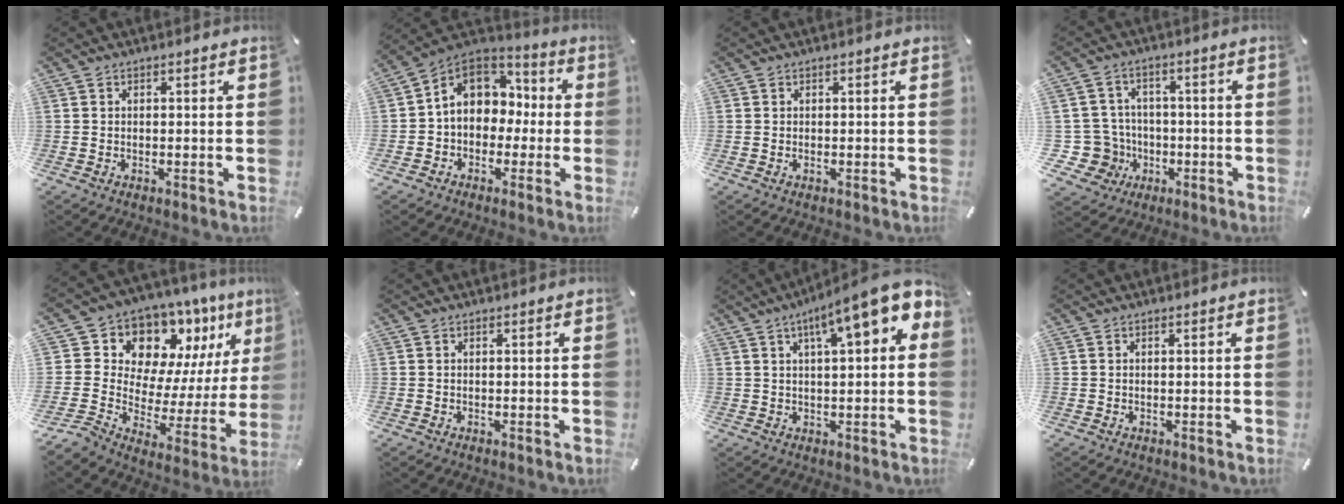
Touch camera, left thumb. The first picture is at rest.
{"total": 11.4, "force": [1.5, 9.5, 6.2], "torque": [-0.123, 0.006, 0.028]}
{"total": 0.5, "force": [-0.1, 0.3, 0.4], "torque": [-0.008, -0.001, -0.002]}
{"total": 10.2, "force": [-2.2, 9.7, 2.2], "torque": [-0.066, 0.014, -0.034]}
{"total": 12.4, "force": [8.5, 8.4, 3.3], "torque": [-0.044, -0.107, 0.151]}
{"total": 0.0}
{"total": 12.1, "force": [6.3, 2.2, 10.2], "torque": [-0.157, -0.036, 0.101]}
{"total": 0.0}